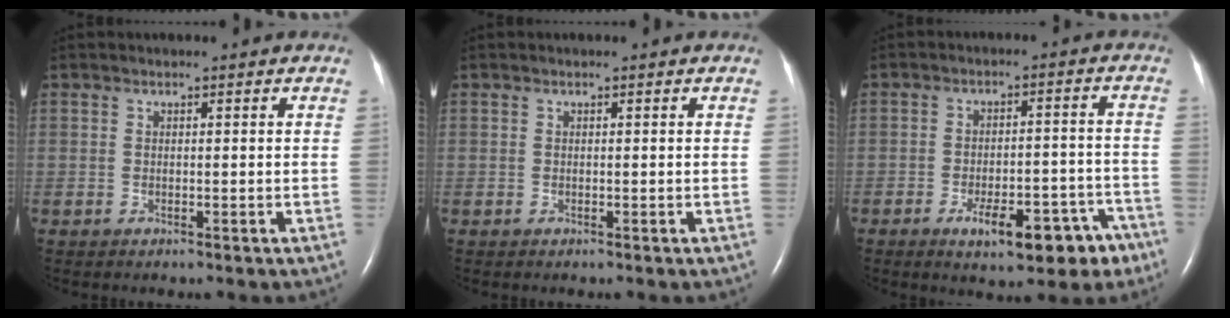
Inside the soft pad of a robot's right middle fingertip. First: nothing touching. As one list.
[{"total": 0.0}, {"total": 10.2, "force": [-6.2, 3.8, 7.2], "torque": [-0.091, 0.017, -0.082]}]